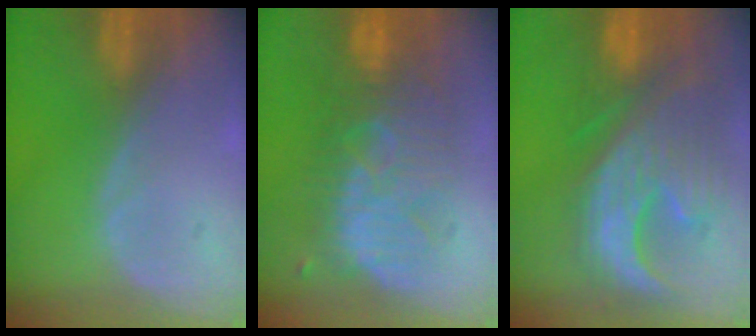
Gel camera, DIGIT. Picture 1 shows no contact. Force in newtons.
{"total": 9.1, "press": 9.1, "slide": 0.6}
{"total": 13.2, "press": 11.3, "slide": 6.8}